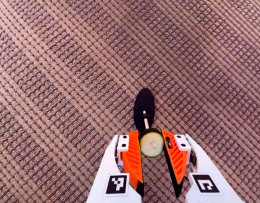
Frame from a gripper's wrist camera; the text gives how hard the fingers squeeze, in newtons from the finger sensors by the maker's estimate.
{"total": 8.5, "left": 8.1, "right": 8.8}